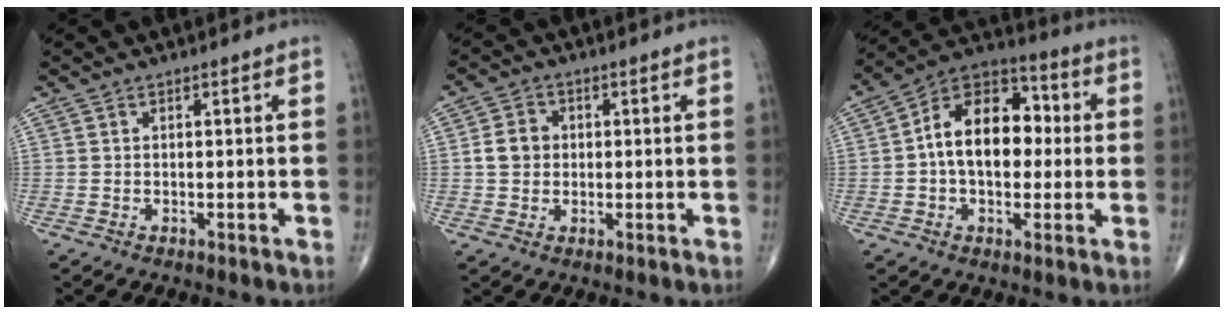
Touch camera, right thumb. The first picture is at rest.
{"total": 4.8, "force": [0.3, 4.1, 2.4], "torque": [-0.032, 0.008, 0.000]}
{"total": 15.5, "force": [0.6, 10.0, 11.8], "torque": [-0.157, 0.037, -0.002]}